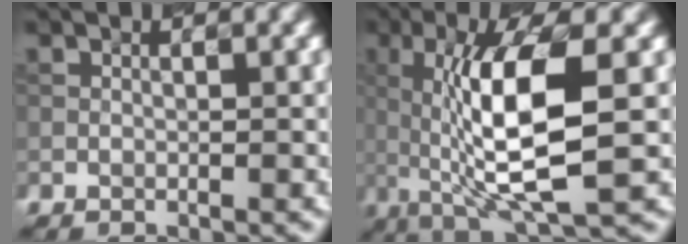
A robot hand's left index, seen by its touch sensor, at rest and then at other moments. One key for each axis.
{"total": 9.4, "fx": -0.1, "fy": 2.4, "fz": 9.0, "tx": -0.157, "ty": 0.002, "tz": 0.013}